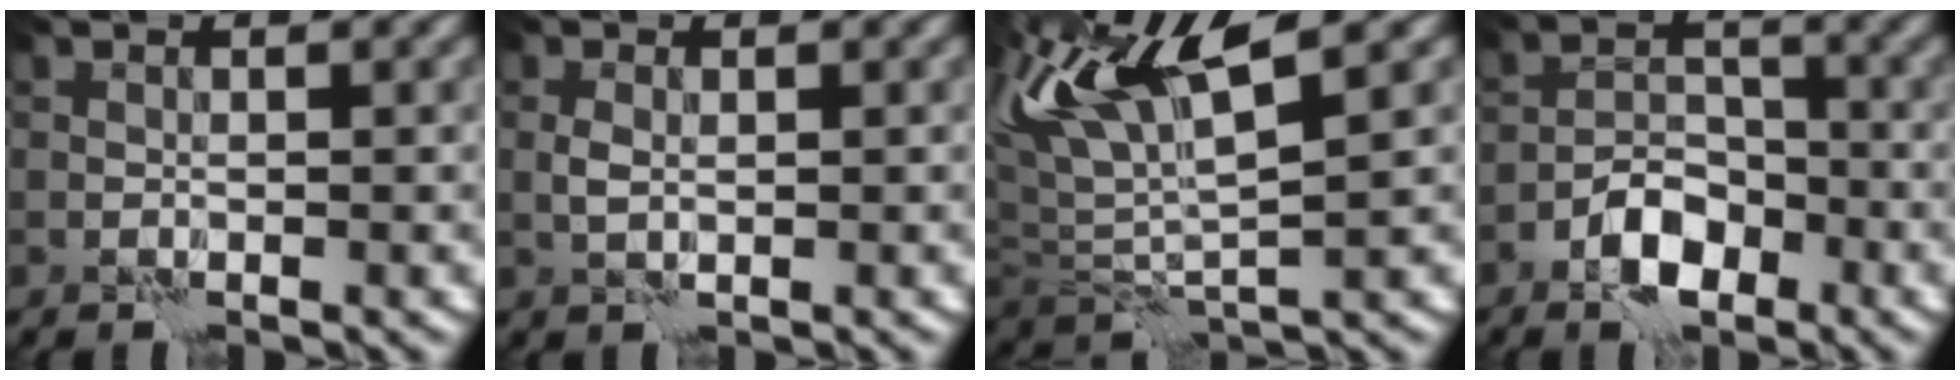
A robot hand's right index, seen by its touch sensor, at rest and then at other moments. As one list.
[{"total": 1.1, "force": [0.1, 0.7, 0.8], "torque": [-0.020, 0.003, 0.003]}, {"total": 9.8, "force": [4.8, 2.9, 8.0], "torque": [-0.176, 0.019, 0.092]}, {"total": 4.4, "force": [-2.7, 2.4, 2.5], "torque": [-0.032, 0.006, -0.053]}]